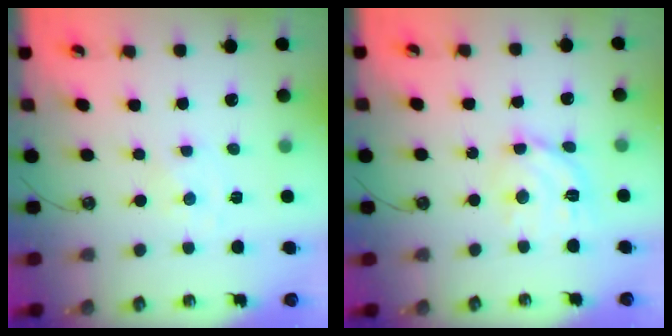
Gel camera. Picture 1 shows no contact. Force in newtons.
{"total": 13.0, "press": 12.9, "slide": 1.1}